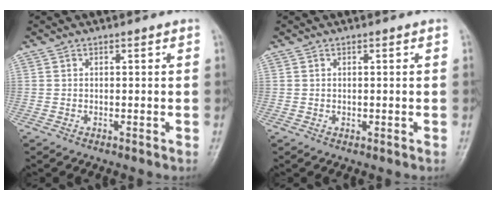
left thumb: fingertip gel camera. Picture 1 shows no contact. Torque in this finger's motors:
{"motor_torque": [-0.09, -0.07, 0.07, -0.04, 0.00]}